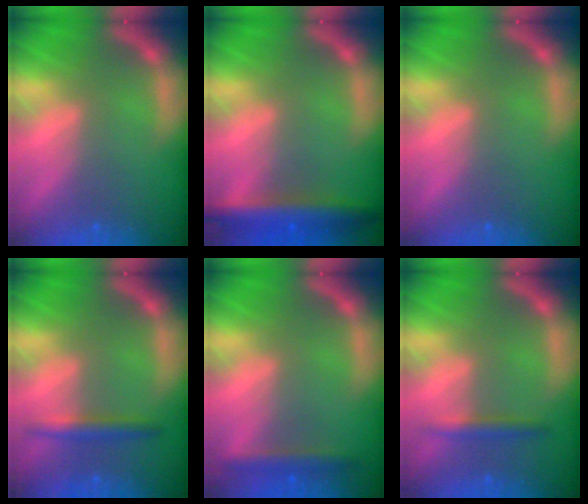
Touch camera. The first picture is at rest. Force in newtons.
{"total": 5.9}
{"total": 0.0}
{"total": 2.4}
{"total": 2.4}
{"total": 1.9}